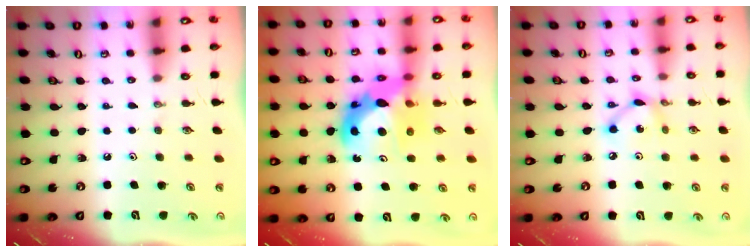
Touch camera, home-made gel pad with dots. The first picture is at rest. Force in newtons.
{"total": 13.7, "press": 13.7, "slide": 1.0}
{"total": 6.0, "press": 6.0, "slide": 0.2}